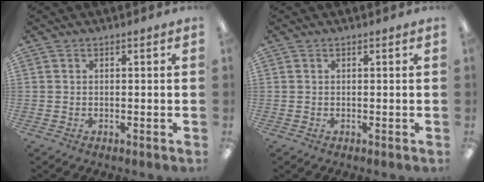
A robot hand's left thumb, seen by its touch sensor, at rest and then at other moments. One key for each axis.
{"total": 0.0}